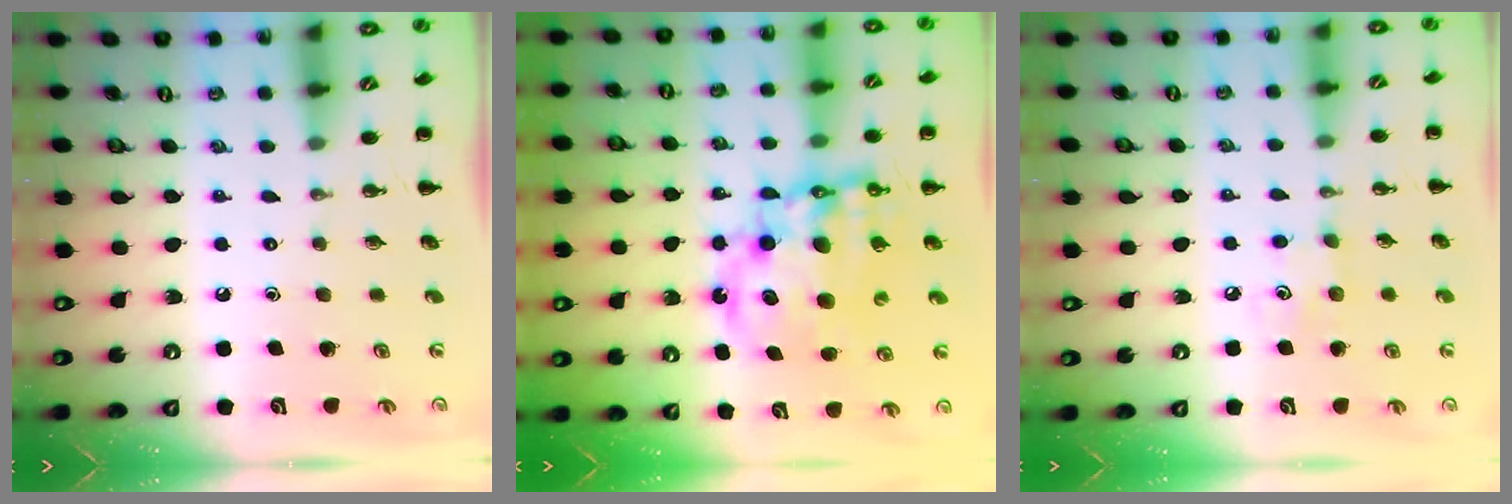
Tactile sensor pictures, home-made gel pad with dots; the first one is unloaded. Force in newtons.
{"total": 16.1, "press": 15.7, "slide": 3.6}
{"total": 6.3, "press": 6.1, "slide": 1.6}